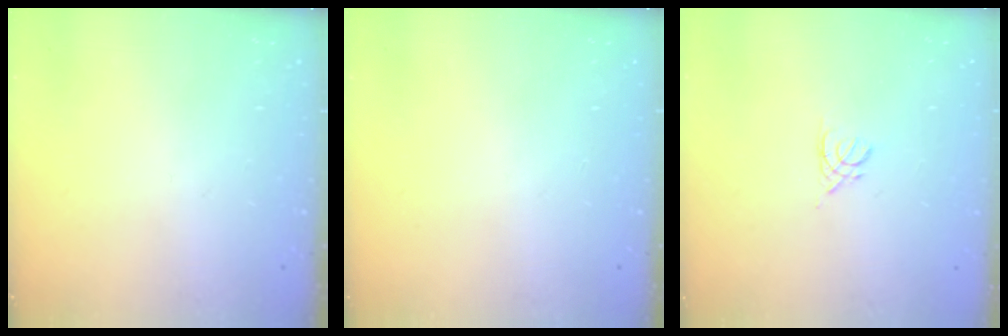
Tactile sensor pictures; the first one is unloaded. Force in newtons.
{"total": 0.0}
{"total": 2.5, "press": 2.5, "slide": 0.6}